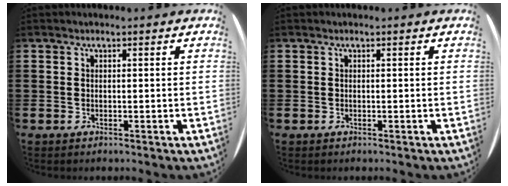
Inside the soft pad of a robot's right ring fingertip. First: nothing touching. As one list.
[{"total": 0.0}]